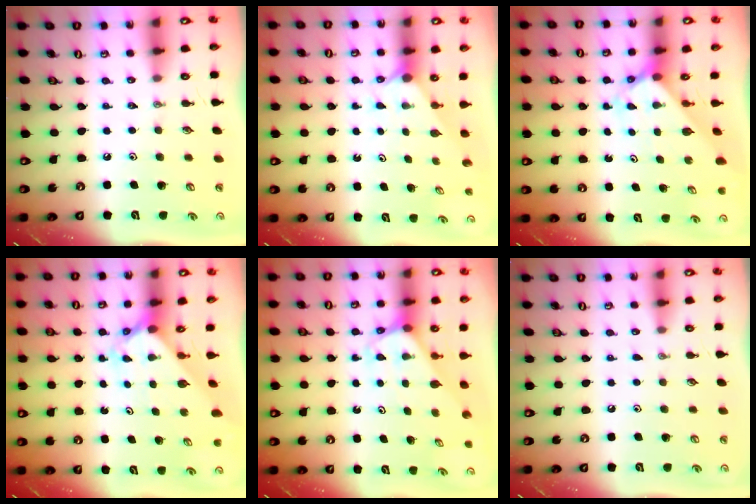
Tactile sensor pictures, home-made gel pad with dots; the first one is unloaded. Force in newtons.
{"total": 1.9, "press": 1.9, "slide": 0.3}
{"total": 2.0, "press": 2.0, "slide": 0.2}
{"total": 2.4, "press": 2.4, "slide": 0.2}
{"total": 2.4, "press": 2.4, "slide": 0.2}
{"total": 2.8, "press": 2.8, "slide": 0.3}